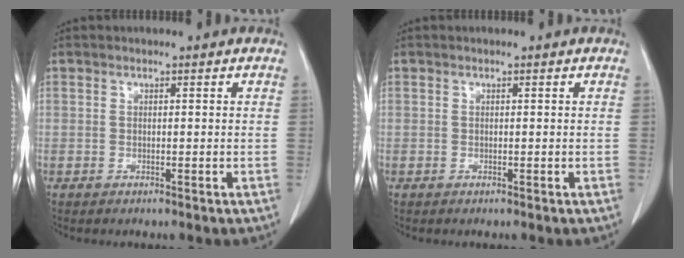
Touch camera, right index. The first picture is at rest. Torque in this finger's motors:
{"motor_torque": [0.00, 0.00, 0.00, 0.00]}